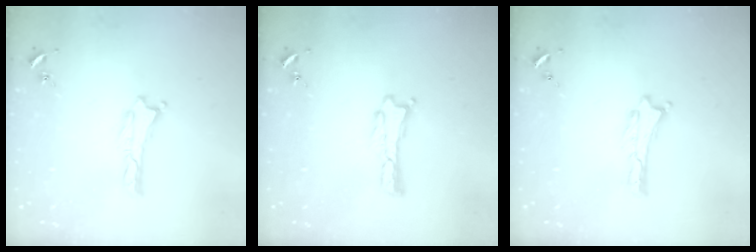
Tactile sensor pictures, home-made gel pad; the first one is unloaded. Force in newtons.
{"total": 0.0}
{"total": 0.0}